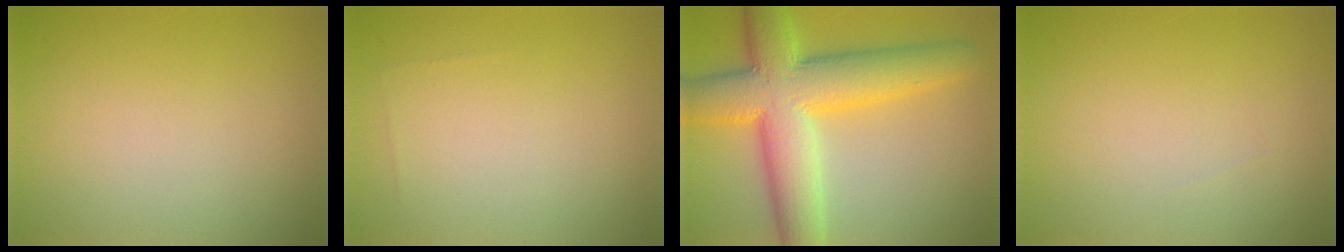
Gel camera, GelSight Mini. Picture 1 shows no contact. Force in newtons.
{"total": 0.0}
{"total": 10.8, "press": 10.8, "slide": 0.3}
{"total": 0.0}